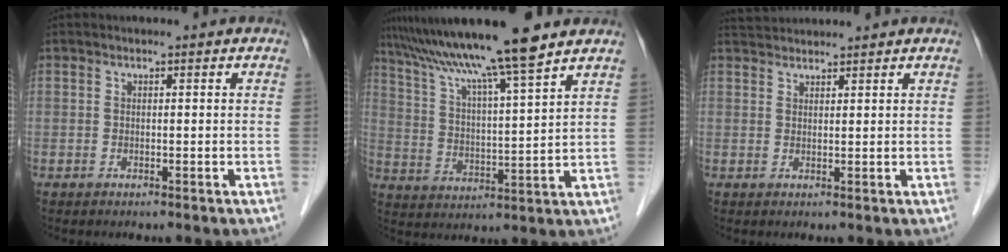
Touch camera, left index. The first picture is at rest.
{"total": 16.0, "force": [12.9, -0.8, 9.3], "torque": [-0.164, 0.016, 0.214]}
{"total": 4.4, "force": [4.3, 0.2, 0.7], "torque": [-0.016, 0.038, 0.076]}